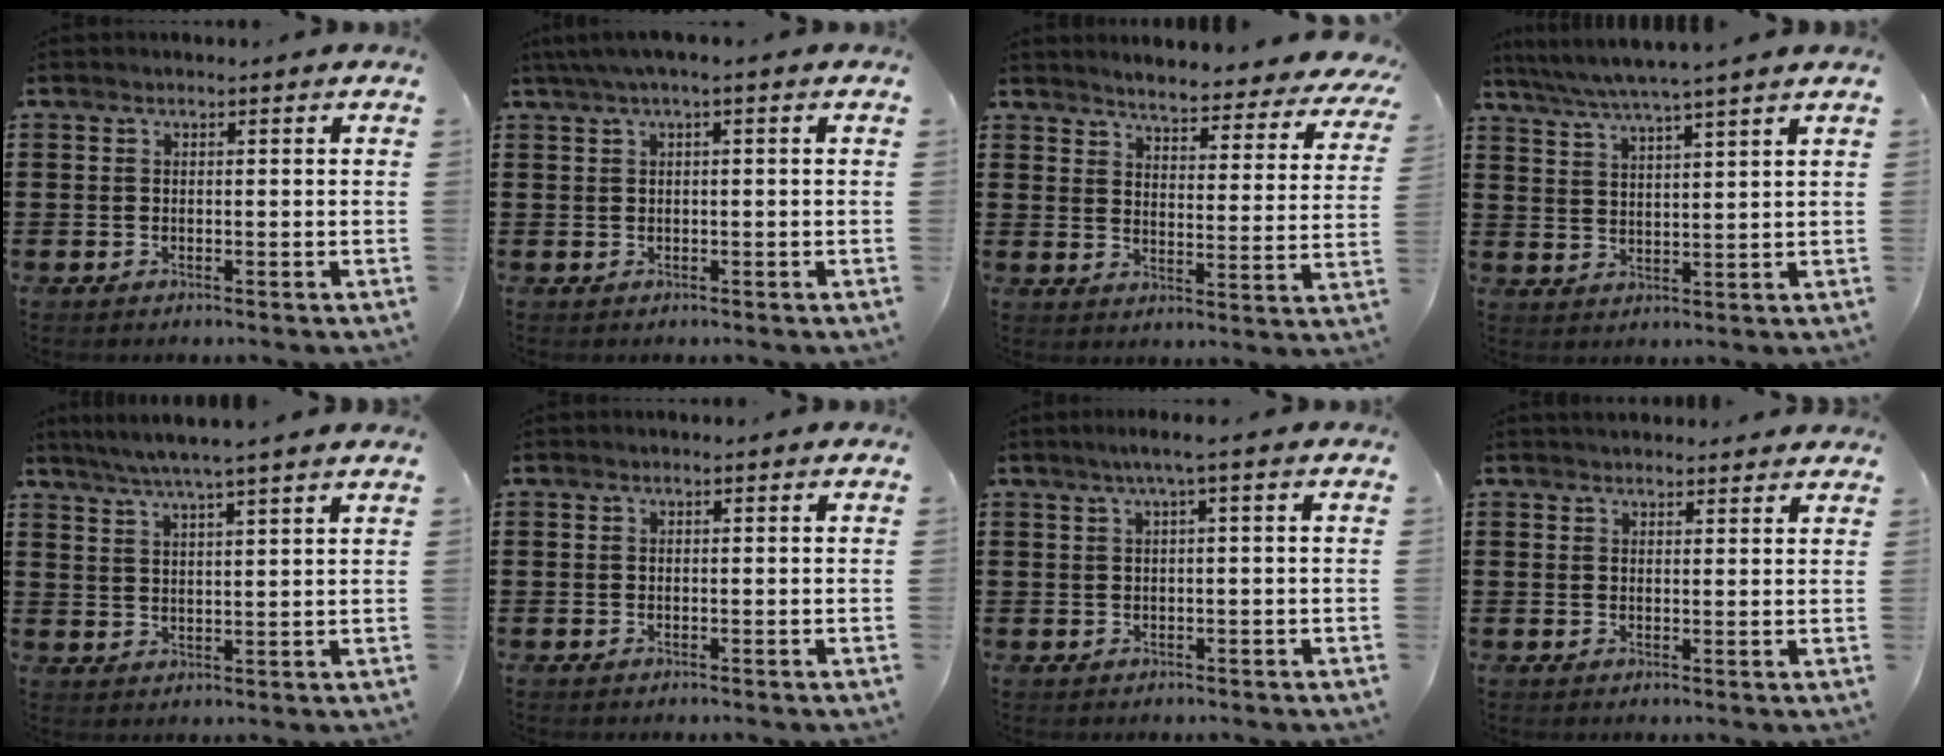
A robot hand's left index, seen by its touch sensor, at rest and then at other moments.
{"total": 1.8, "force": [-0.1, 0.1, 1.8], "torque": [-0.028, -0.002, -0.002]}
{"total": 4.4, "force": [4.3, -0.3, 1.0], "torque": [-0.040, -0.036, 0.070]}
{"total": 4.7, "force": [4.2, -0.7, 2.2], "torque": [-0.055, -0.022, 0.071]}
{"total": 4.6, "force": [4.1, -0.7, 2.0], "torque": [-0.052, -0.015, 0.070]}
{"total": 0.0}
{"total": 1.9, "force": [0.3, -0.1, 1.9], "torque": [-0.034, -0.002, 0.003]}
{"total": 2.1, "force": [2.1, 0.3, 0.1], "torque": [-0.006, 0.001, 0.040]}